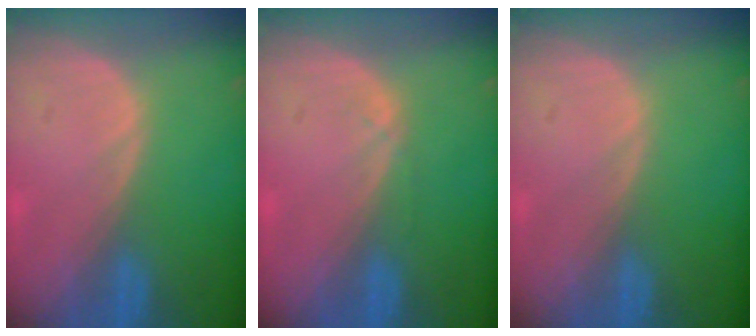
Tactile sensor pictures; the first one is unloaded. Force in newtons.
{"total": 0.9, "press": 0.8, "slide": 0.2}
{"total": 0.0}